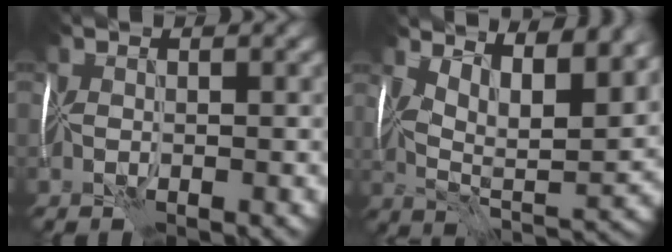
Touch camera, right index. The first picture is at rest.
{"total": 9.9, "force": [6.3, 3.3, 6.9], "torque": [-0.103, 0.005, 0.094]}